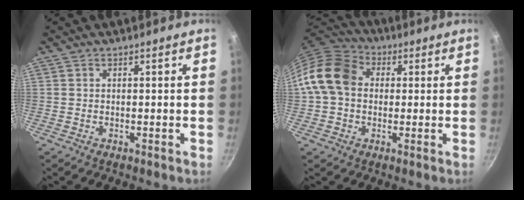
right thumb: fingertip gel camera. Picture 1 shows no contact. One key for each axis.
{"total": 11.7, "fx": 1.0, "fy": 9.3, "fz": 7.0, "tx": -0.101, "ty": 0.026, "tz": 0.000}